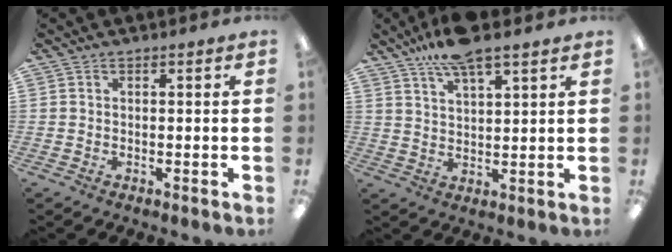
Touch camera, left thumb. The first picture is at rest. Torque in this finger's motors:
{"motor_torque": [2.34, 0.72, 1.41, -1.37, 0.24]}